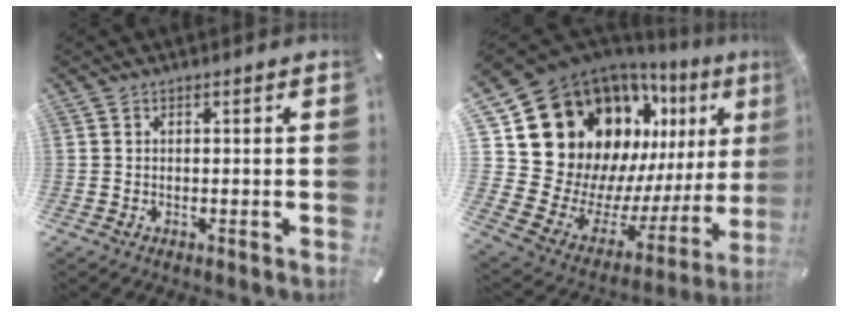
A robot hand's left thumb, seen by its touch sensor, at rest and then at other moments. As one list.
[{"total": 21.9, "force": [9.5, 17.4, 9.2], "torque": [-0.123, -0.121, 0.223]}]